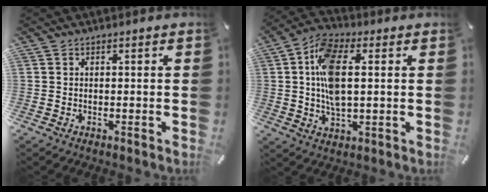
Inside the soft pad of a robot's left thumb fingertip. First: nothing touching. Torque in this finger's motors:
{"motor_torque": [0.40, 0.02, 0.59, 0.31, 0.10]}